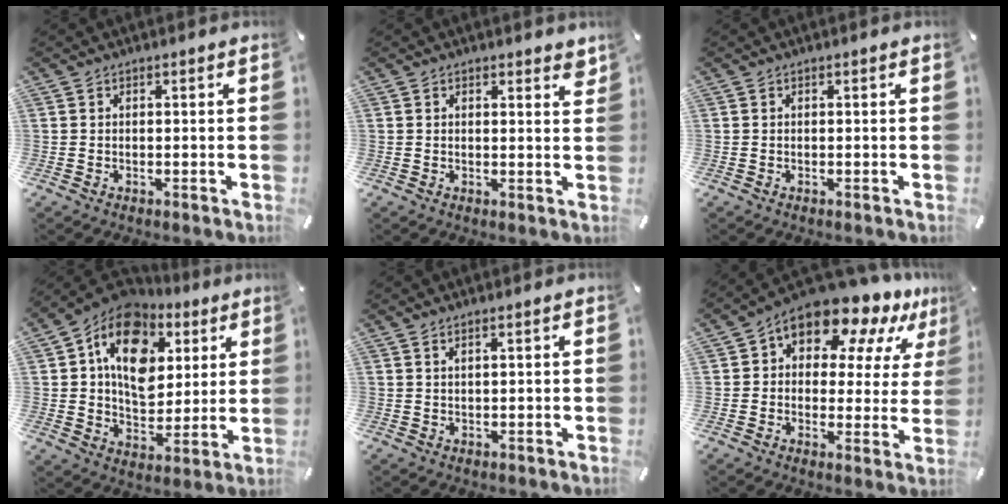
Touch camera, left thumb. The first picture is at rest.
{"total": 1.9, "force": [1.4, 0.7, 1.1], "torque": [-0.008, -0.006, 0.022]}
{"total": 0.0}
{"total": 16.4, "force": [6.7, 11.9, 9.0], "torque": [-0.148, -0.028, 0.124]}
{"total": 1.2, "force": [0.8, -0.1, 0.9], "torque": [-0.019, -0.003, 0.015]}
{"total": 13.3, "force": [9.6, 6.5, 6.4], "torque": [-0.105, -0.076, 0.165]}